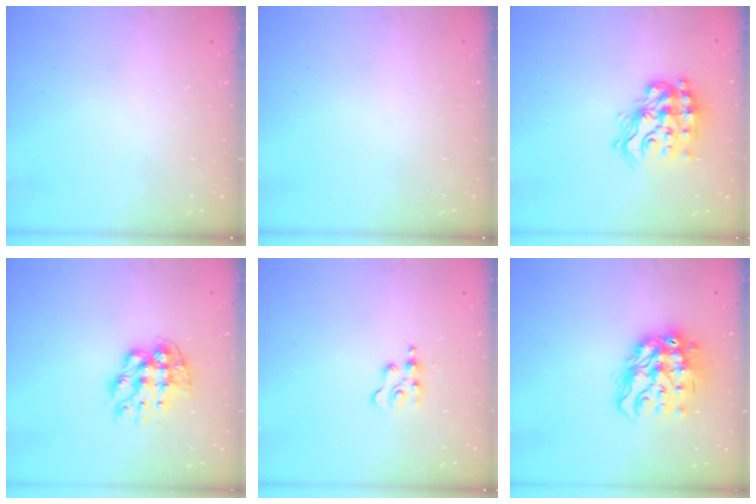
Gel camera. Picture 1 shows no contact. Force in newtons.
{"total": 0.0}
{"total": 16.5, "press": 16.5, "slide": 1.2}
{"total": 10.5, "press": 10.4, "slide": 0.9}
{"total": 3.4, "press": 3.4, "slide": 0.3}
{"total": 16.9, "press": 16.9, "slide": 1.5}